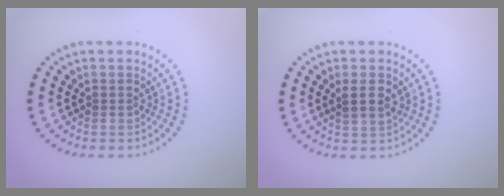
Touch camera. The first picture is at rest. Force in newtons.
{"total": 1.6, "press": 1.4, "slide": 0.8}